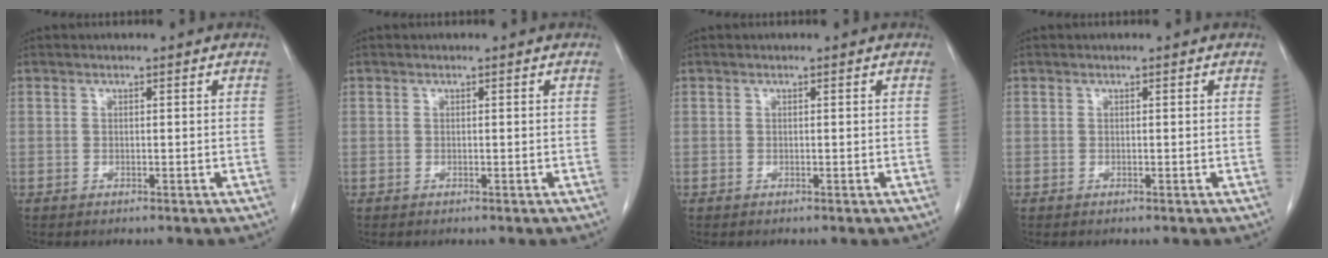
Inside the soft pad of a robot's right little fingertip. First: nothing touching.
{"total": 0.0}
{"total": 0.0}
{"total": 0.0}